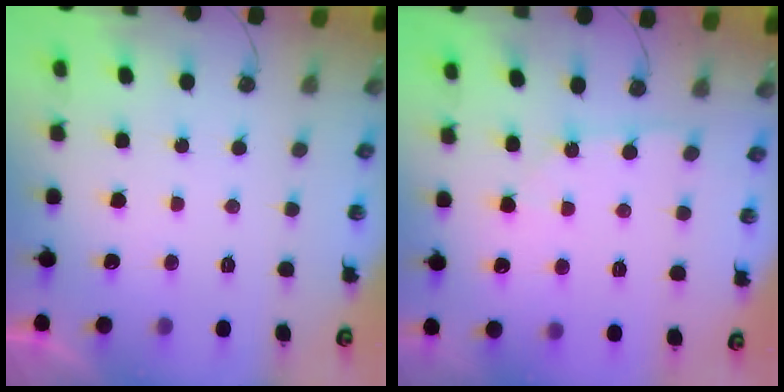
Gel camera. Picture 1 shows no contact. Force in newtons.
{"total": 3.4, "press": 3.4, "slide": 0.4}